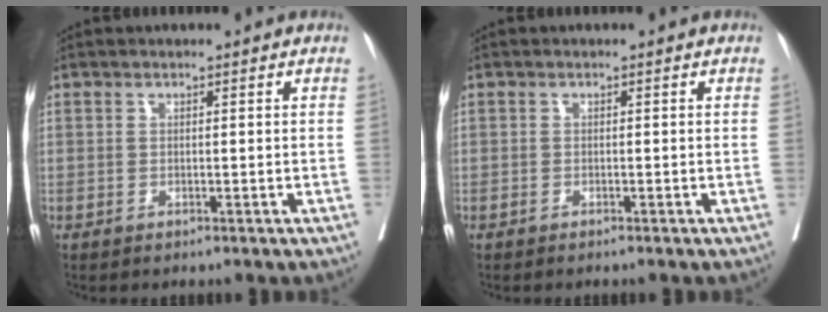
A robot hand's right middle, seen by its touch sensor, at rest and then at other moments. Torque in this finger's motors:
{"motor_torque": [-0.16, 0.03, -0.04, -0.01]}